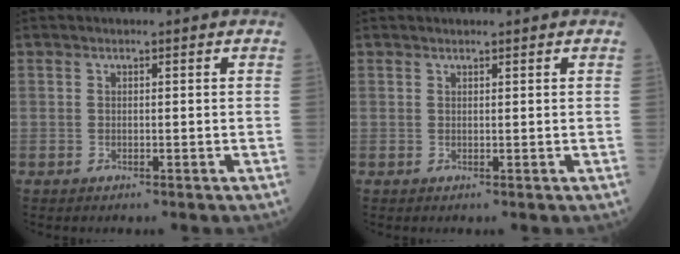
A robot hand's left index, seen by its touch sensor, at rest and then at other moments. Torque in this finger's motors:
{"motor_torque": [0.21, -0.12, -0.03, -0.01]}